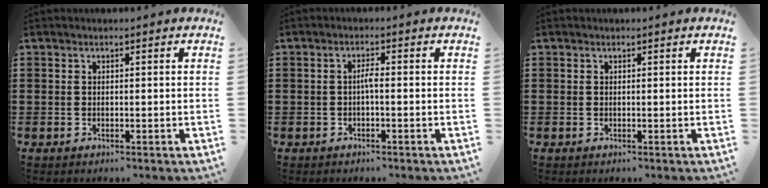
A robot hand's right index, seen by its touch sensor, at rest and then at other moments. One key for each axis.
{"total": 1.7, "fx": -0.4, "fy": 0.2, "fz": 1.6, "tx": -0.034, "ty": 0.001, "tz": -0.008}
{"total": 0.0}